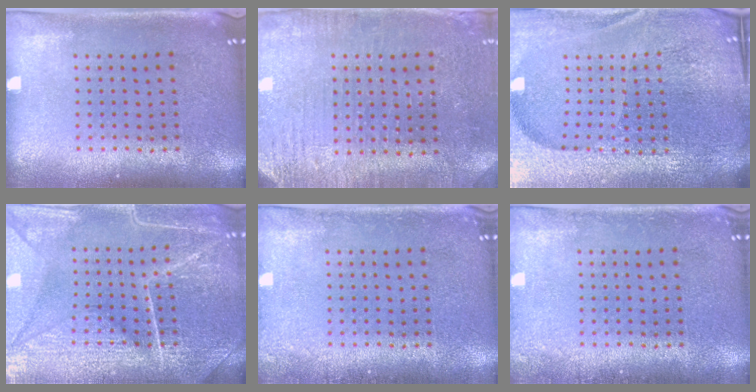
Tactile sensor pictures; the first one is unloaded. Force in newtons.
{"total": 2.9, "press": 2.8, "slide": 0.7}
{"total": 6.1, "press": 5.4, "slide": 2.9}
{"total": 5.5, "press": 5.5, "slide": 0.6}
{"total": 1.1, "press": 1.1, "slide": 0.1}
{"total": 1.1, "press": 1.1, "slide": 0.1}